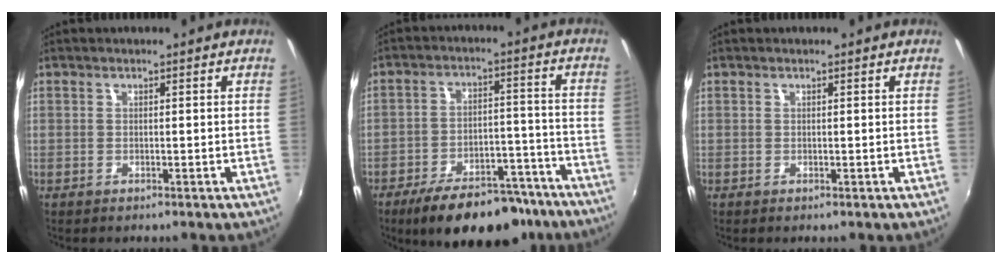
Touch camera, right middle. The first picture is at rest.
{"total": 17.6, "force": [-13.8, 7.1, 8.4], "torque": [-0.146, 0.011, -0.187]}
{"total": 0.0}